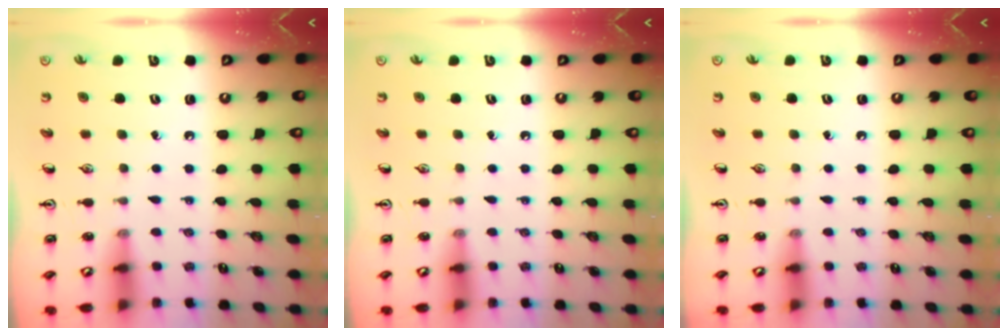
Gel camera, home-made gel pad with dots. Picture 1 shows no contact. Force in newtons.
{"total": 0.0}
{"total": 0.0}